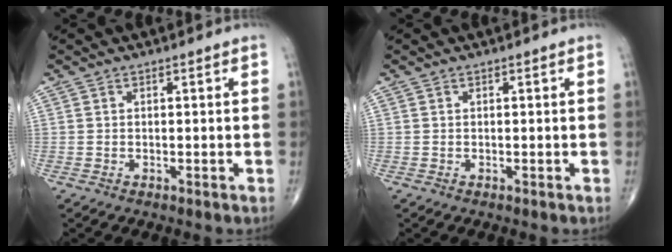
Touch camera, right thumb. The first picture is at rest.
{"total": 0.0}